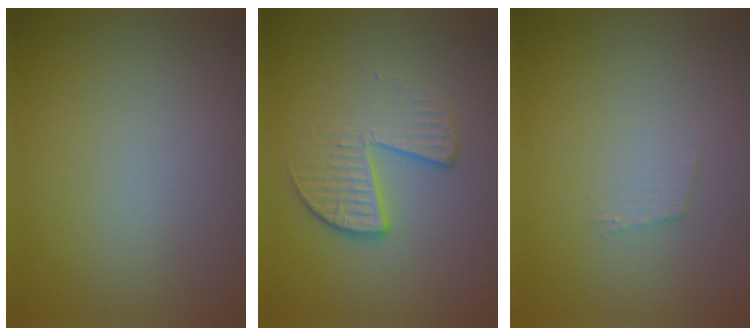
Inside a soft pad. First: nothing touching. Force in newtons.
{"total": 4.1, "press": 2.8, "slide": 2.9}
{"total": 1.1, "press": 1.0, "slide": 0.2}